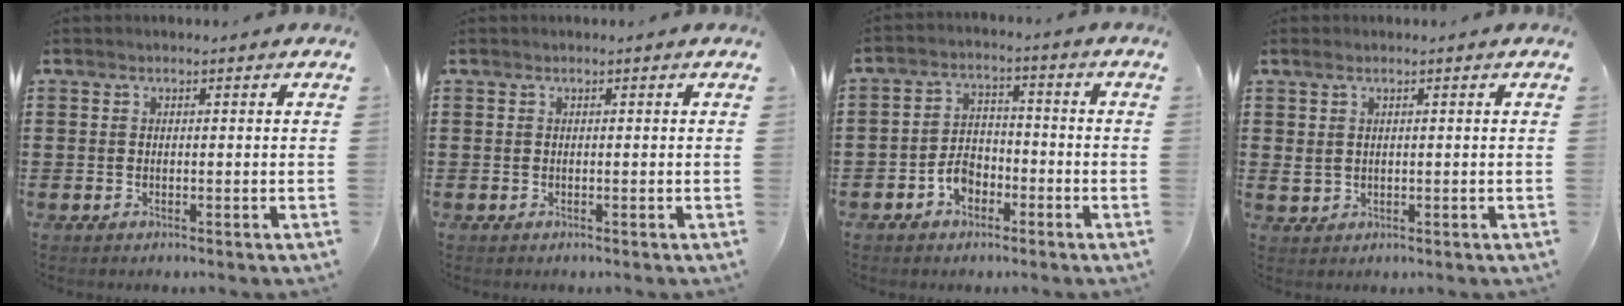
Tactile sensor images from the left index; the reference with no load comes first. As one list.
[{"total": 0.0}, {"total": 4.4, "force": [-2.6, 2.9, 2.1], "torque": [-0.046, 0.007, -0.052]}, {"total": 1.7, "force": [0.5, 1.1, 1.2], "torque": [-0.028, 0.004, 0.007]}]